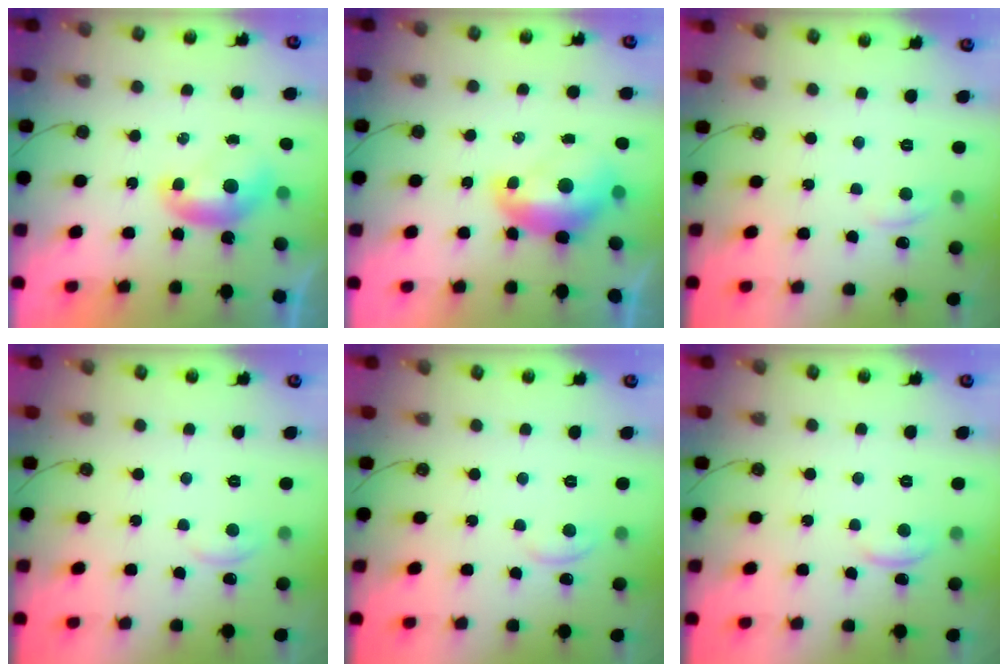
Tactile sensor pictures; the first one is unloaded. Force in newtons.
{"total": 2.4, "press": 2.3, "slide": 0.7}
{"total": 1.7, "press": 1.7, "slide": 0.3}
{"total": 2.9, "press": 2.9, "slide": 0.2}
{"total": 1.7, "press": 1.6, "slide": 0.3}
{"total": 0.8, "press": 0.6, "slide": 0.5}